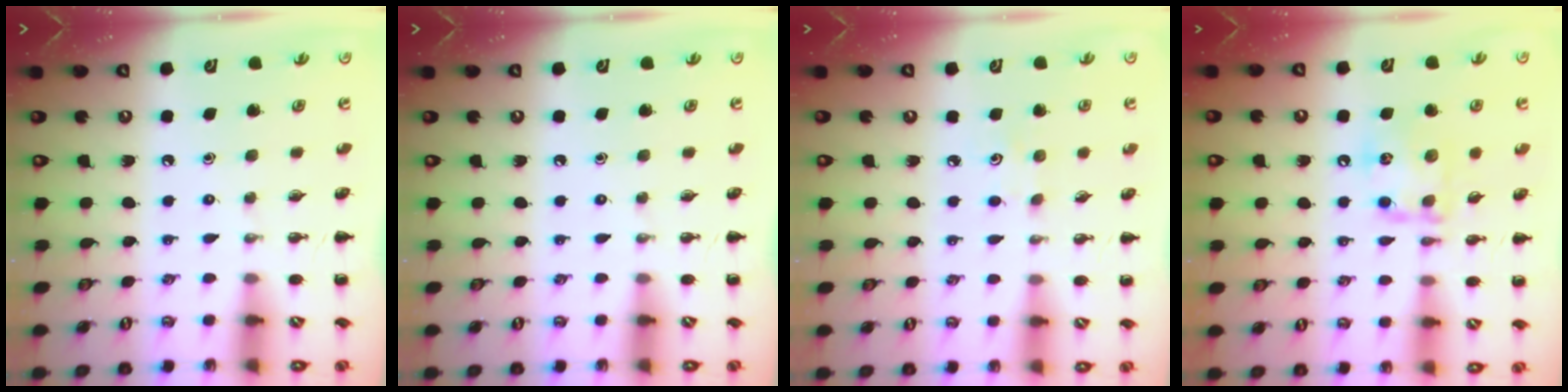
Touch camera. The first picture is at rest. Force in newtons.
{"total": 0.0}
{"total": 3.4, "press": 3.3, "slide": 0.8}
{"total": 13.4, "press": 13.3, "slide": 1.3}